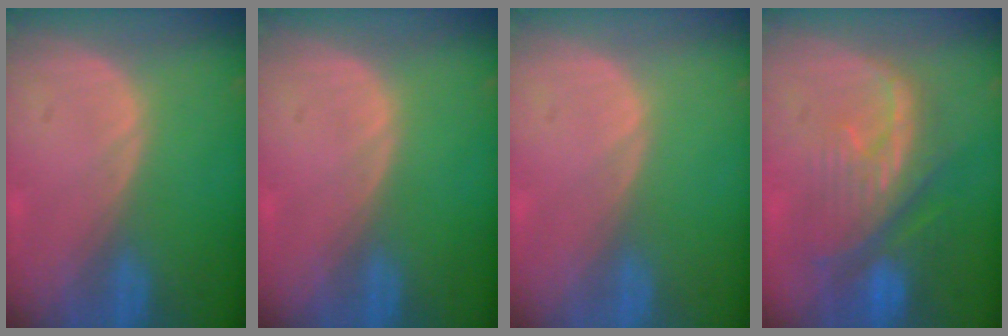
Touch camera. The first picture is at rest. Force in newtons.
{"total": 0.0}
{"total": 0.0}
{"total": 10.2, "press": 9.0, "slide": 5.0}